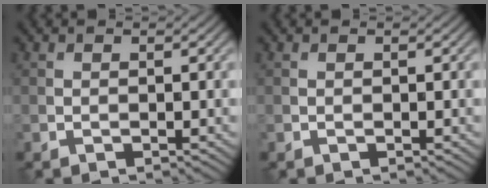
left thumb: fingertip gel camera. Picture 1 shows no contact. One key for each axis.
{"total": 0.0}